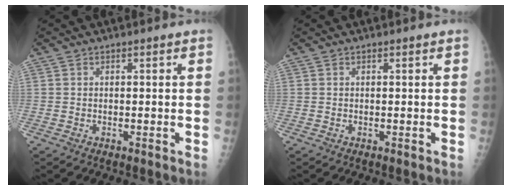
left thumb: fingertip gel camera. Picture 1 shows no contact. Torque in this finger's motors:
{"motor_torque": [0.00, 0.00, 0.00, 0.00, 0.00]}